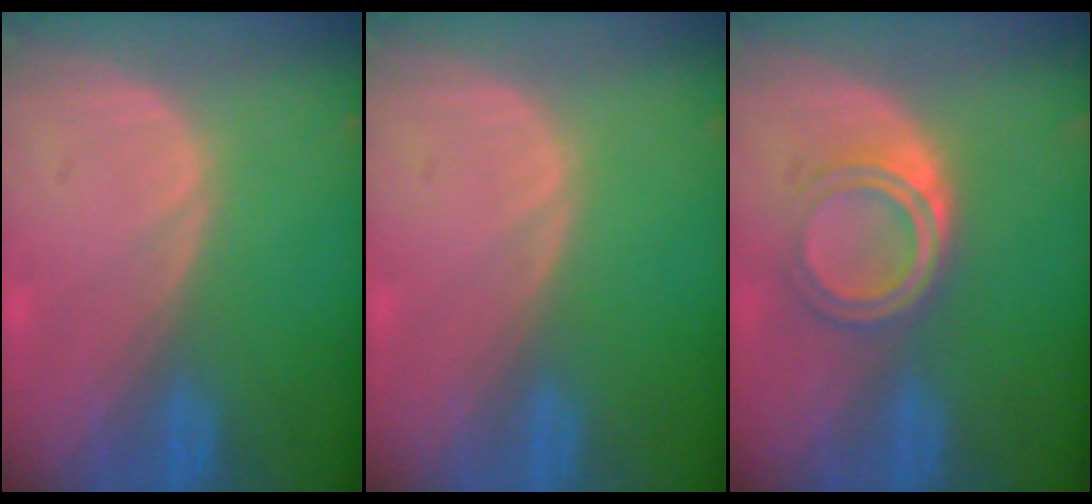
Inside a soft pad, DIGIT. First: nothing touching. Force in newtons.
{"total": 0.0}
{"total": 5.1, "press": 4.5, "slide": 2.4}